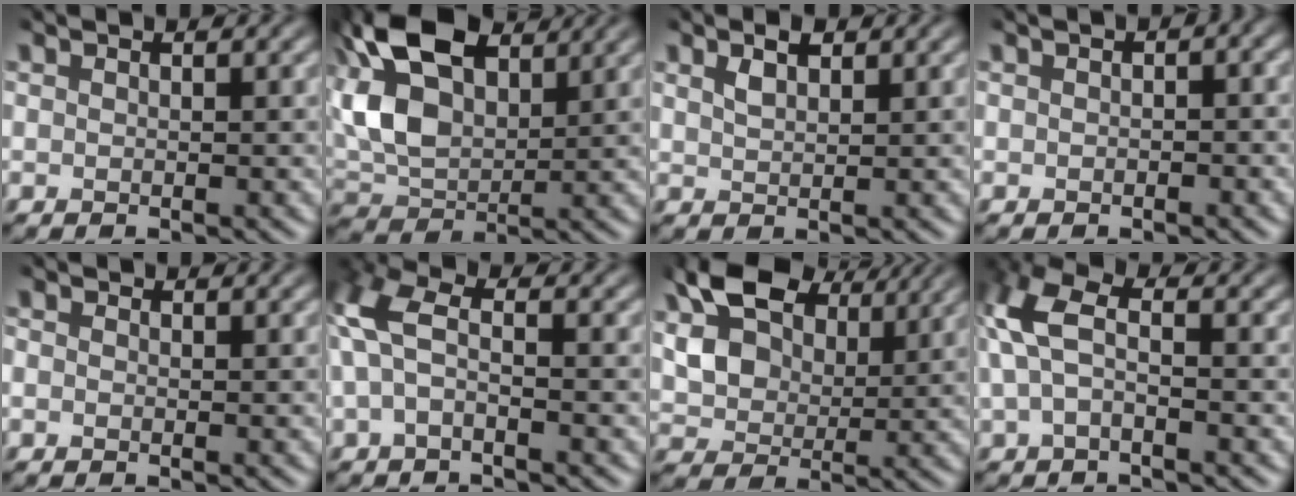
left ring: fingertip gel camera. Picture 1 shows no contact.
{"total": 11.8, "force": [4.5, 6.8, 8.6], "torque": [-0.208, 0.018, 0.086]}
{"total": 1.2, "force": [0.4, 0.7, 0.9], "torque": [-0.024, -0.004, 0.017]}
{"total": 2.3, "force": [0.6, 1.2, 1.9], "torque": [-0.026, 0.011, 0.006]}
{"total": 0.8, "force": [-0.4, 0.6, 0.0], "torque": [-0.004, -0.004, -0.001]}
{"total": 4.4, "force": [-0.1, 2.4, 3.7], "torque": [-0.100, 0.009, -0.004]}
{"total": 9.5, "force": [3.8, 6.4, 5.9], "torque": [-0.127, 0.004, 0.071]}
{"total": 5.3, "force": [0.2, 3.0, 4.4], "torque": [-0.121, 0.009, 0.004]}